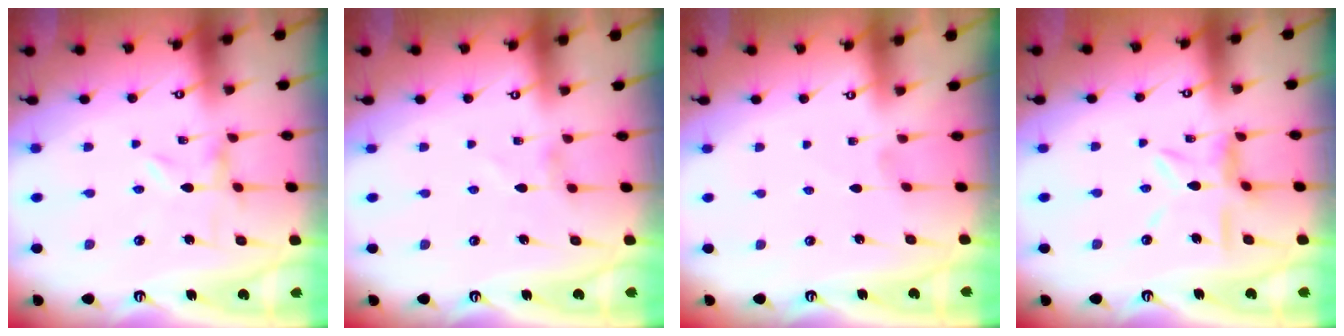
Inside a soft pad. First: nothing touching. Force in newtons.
{"total": 0.0}
{"total": 0.0}
{"total": 9.9, "press": 9.8, "slide": 0.9}